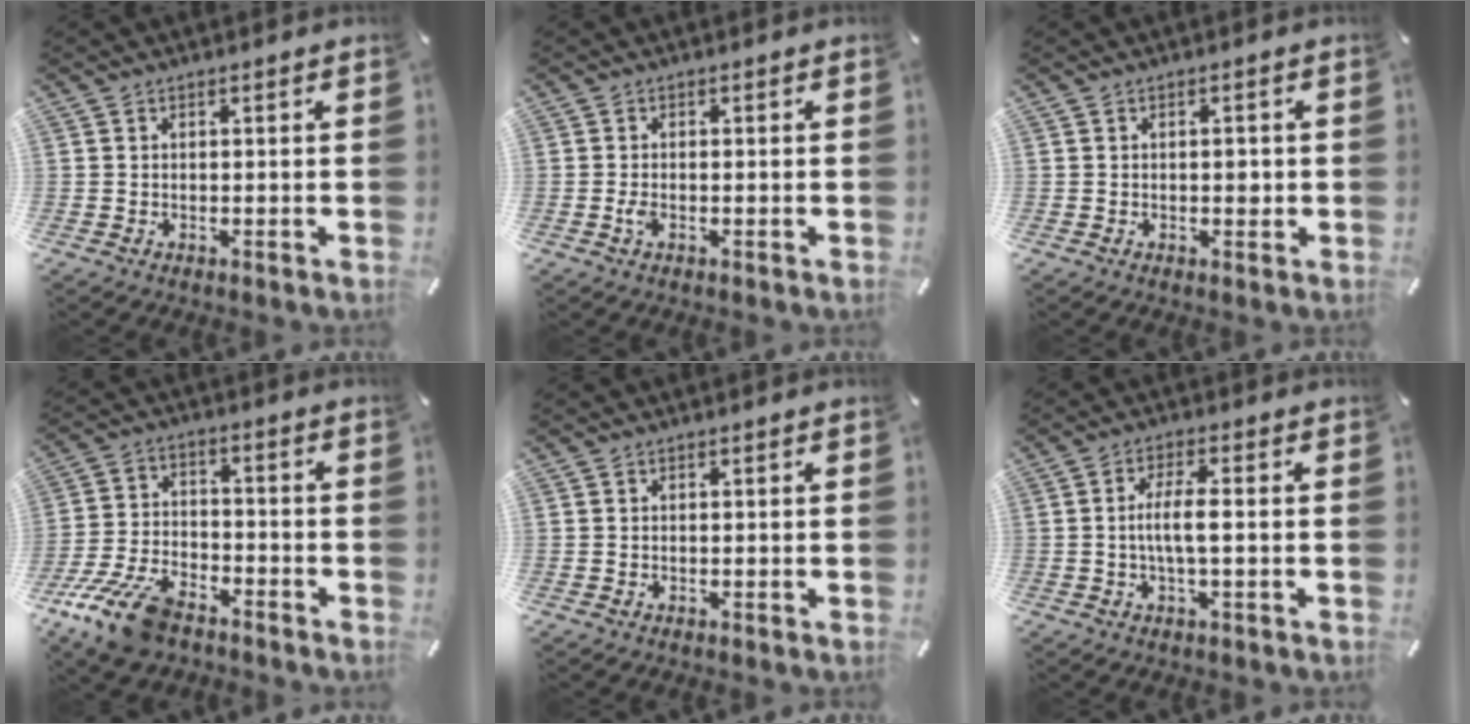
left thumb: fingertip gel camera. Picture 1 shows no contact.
{"total": 1.5, "force": [-0.6, 0.7, 1.2], "torque": [-0.038, -0.007, -0.015]}
{"total": 1.9, "force": [0.0, 1.2, 1.5], "torque": [-0.014, -0.004, -0.006]}
{"total": 13.6, "force": [-9.4, 6.3, 7.5], "torque": [-0.146, 0.050, -0.170]}
{"total": 0.0}
{"total": 6.2, "force": [-0.5, 1.4, 6.0], "torque": [-0.123, -0.003, -0.016]}